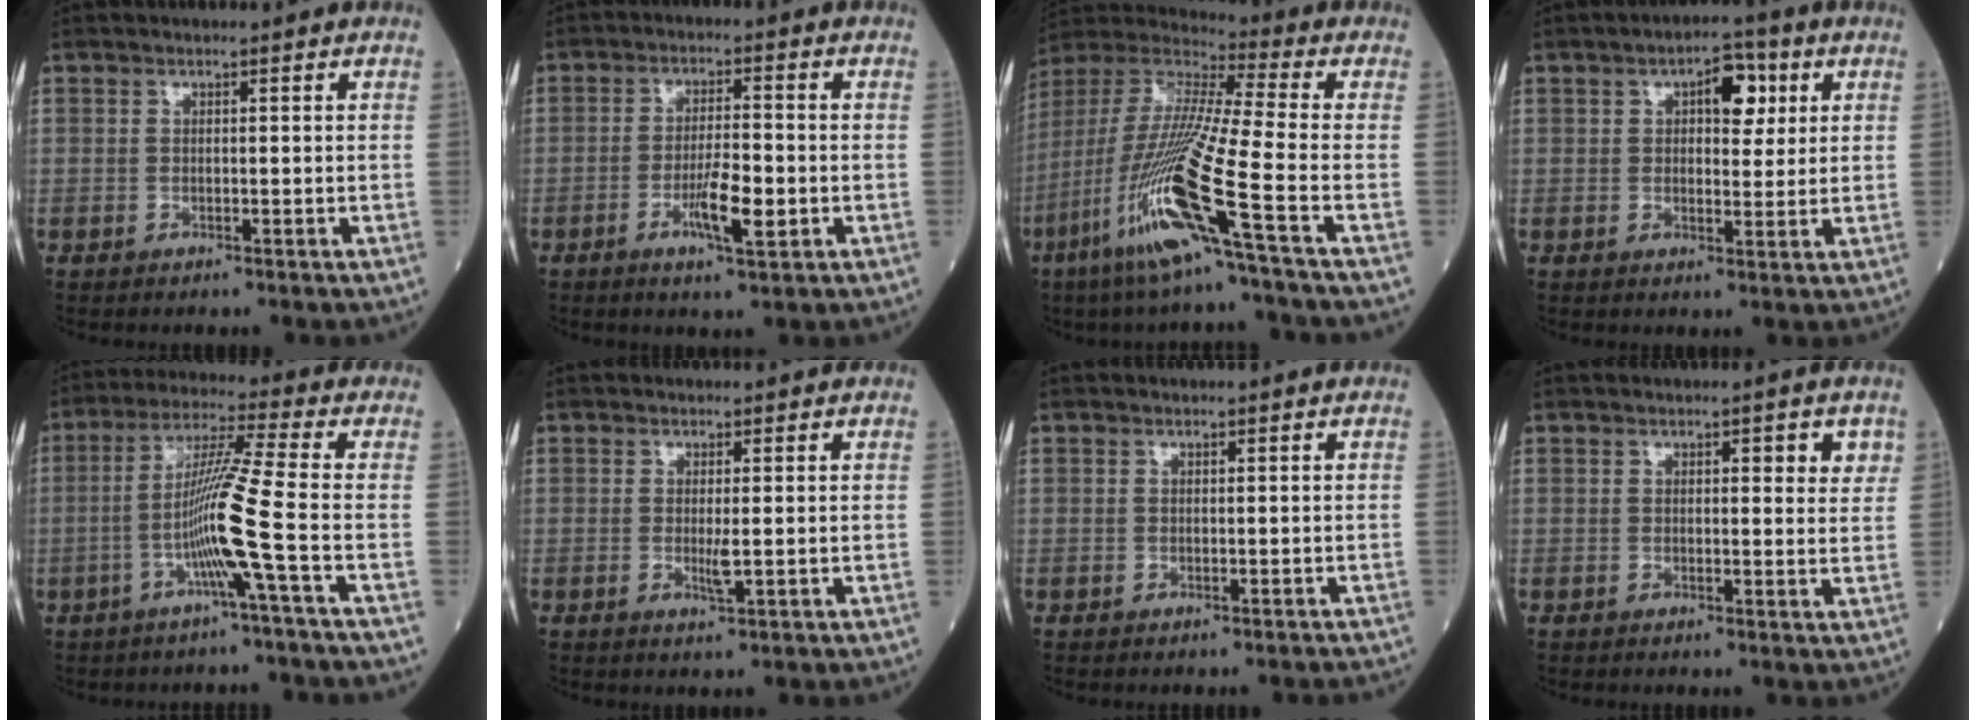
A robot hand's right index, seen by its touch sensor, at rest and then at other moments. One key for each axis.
{"total": 6.1, "fx": -2.0, "fy": 1.0, "fz": 5.7, "tx": -0.103, "ty": -0.004, "tz": -0.035}
{"total": 17.1, "fx": -7.5, "fy": -1.0, "fz": 15.4, "tx": -0.330, "ty": -0.027, "tz": -0.152}
{"total": 6.0, "fx": 2.2, "fy": 2.8, "fz": 4.9, "tx": -0.065, "ty": 0.014, "tz": 0.030}
{"total": 9.6, "fx": -2.9, "fy": -2.2, "fz": 8.9, "tx": -0.173, "ty": 0.004, "tz": -0.059}
{"total": 1.9, "fx": -0.2, "fy": 0.1, "fz": 1.9, "tx": -0.038, "ty": -0.005, "tz": -0.002}
{"total": 0.6, "fx": -0.5, "fy": 0.2, "fz": 0.1, "tx": 0.000, "ty": 0.004, "tz": -0.008}
{"total": 3.4, "fx": 1.6, "fy": 1.2, "fz": 2.7, "tx": -0.027, "ty": -0.002, "tz": 0.017}